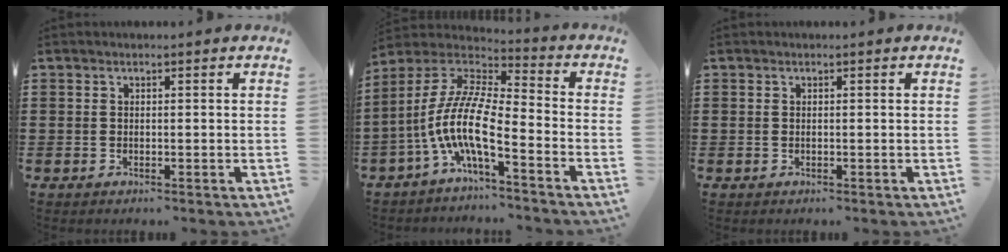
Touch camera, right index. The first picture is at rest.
{"total": 10.6, "force": [-5.1, 2.5, 9.0], "torque": [-0.217, -0.025, -0.113]}
{"total": 0.0}